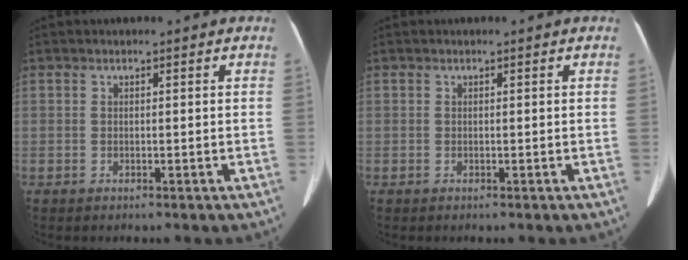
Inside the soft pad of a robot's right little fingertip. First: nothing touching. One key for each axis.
{"total": 0.0}